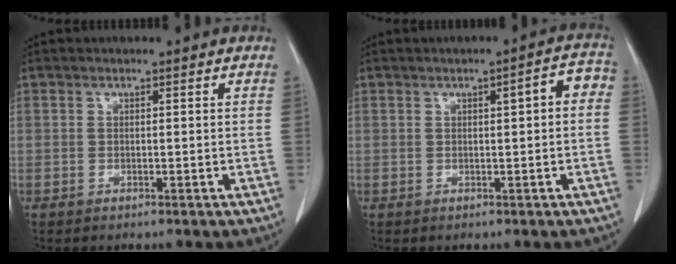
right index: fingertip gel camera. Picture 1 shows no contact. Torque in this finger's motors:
{"motor_torque": [0.22, 0.12, 0.07, 0.01]}